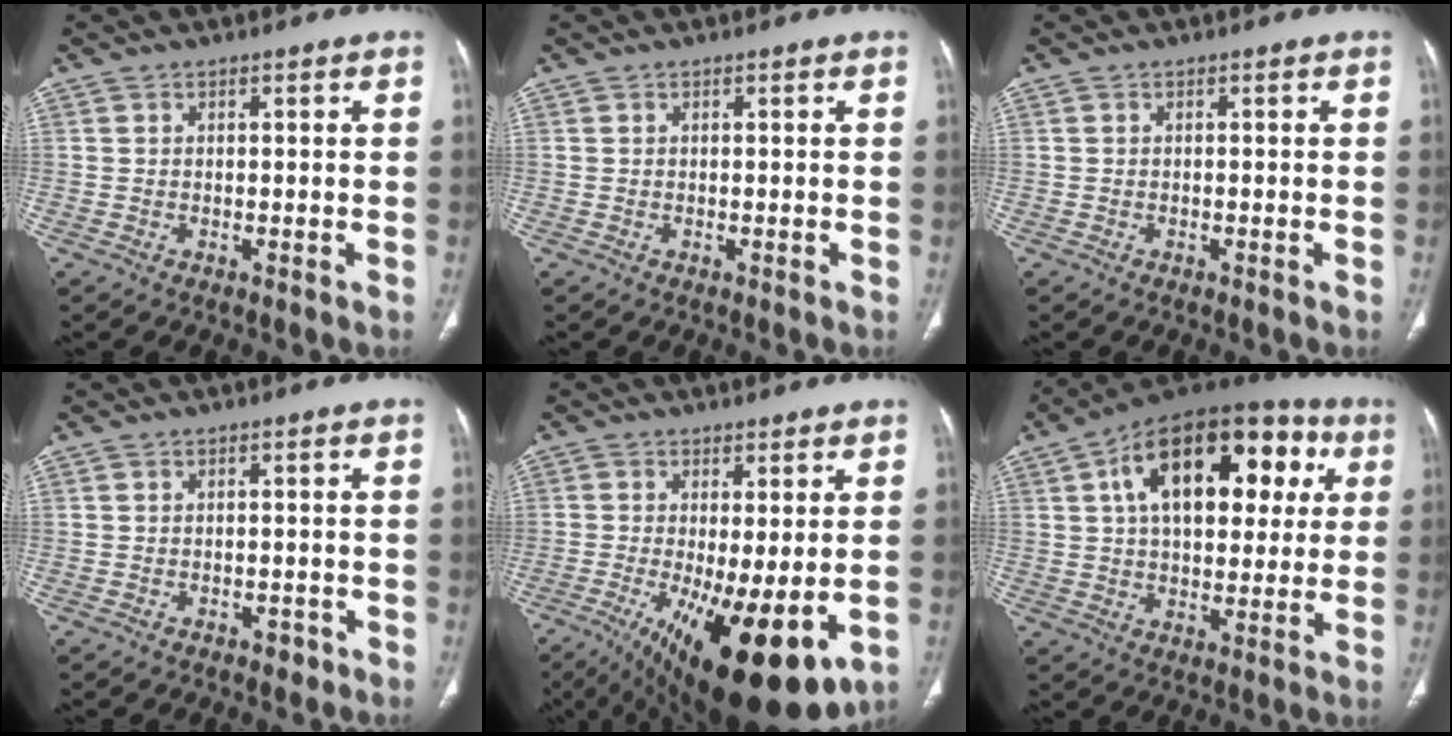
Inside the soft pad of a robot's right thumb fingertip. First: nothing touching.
{"total": 0.0}
{"total": 0.0}
{"total": 1.7, "force": [-1.0, 1.0, 0.9], "torque": [-0.011, 0.006, -0.011]}
{"total": 18.7, "force": [-6.0, 6.3, 16.5], "torque": [-0.248, -0.033, -0.075]}
{"total": 24.4, "force": [7.1, 13.4, 19.1], "torque": [-0.260, 0.027, 0.101]}